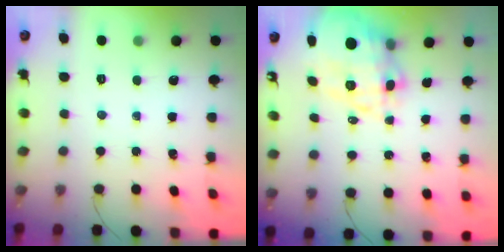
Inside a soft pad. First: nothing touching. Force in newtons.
{"total": 12.8, "press": 12.1, "slide": 4.1}